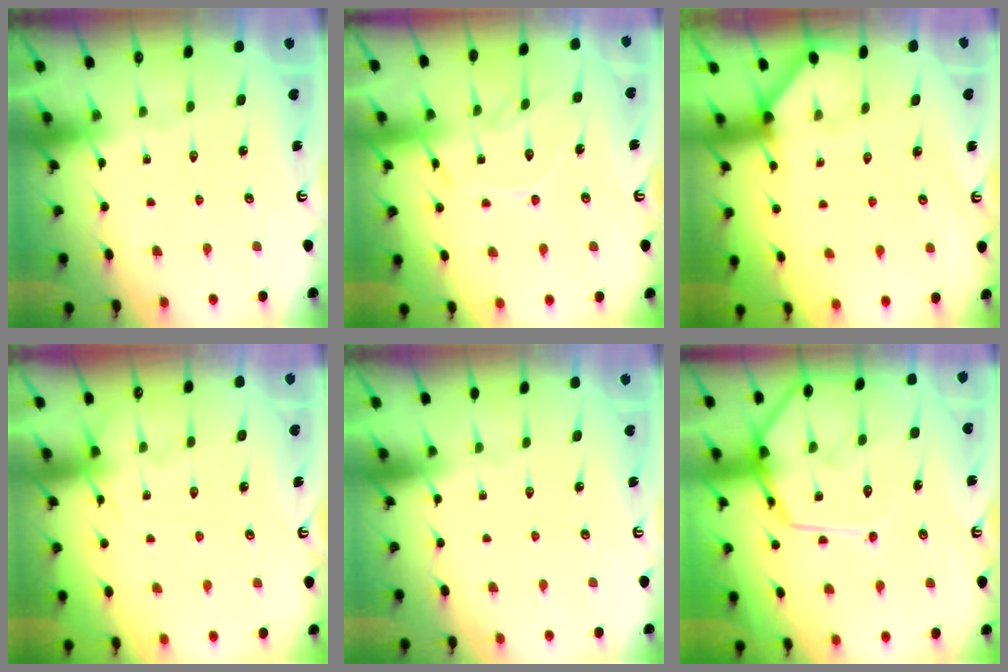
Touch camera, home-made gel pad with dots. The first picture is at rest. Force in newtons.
{"total": 11.0, "press": 11.0, "slide": 0.3}
{"total": 2.6, "press": 2.6, "slide": 0.2}
{"total": 6.0, "press": 5.9, "slide": 0.8}
{"total": 0.0}
{"total": 14.3, "press": 14.2, "slide": 1.4}